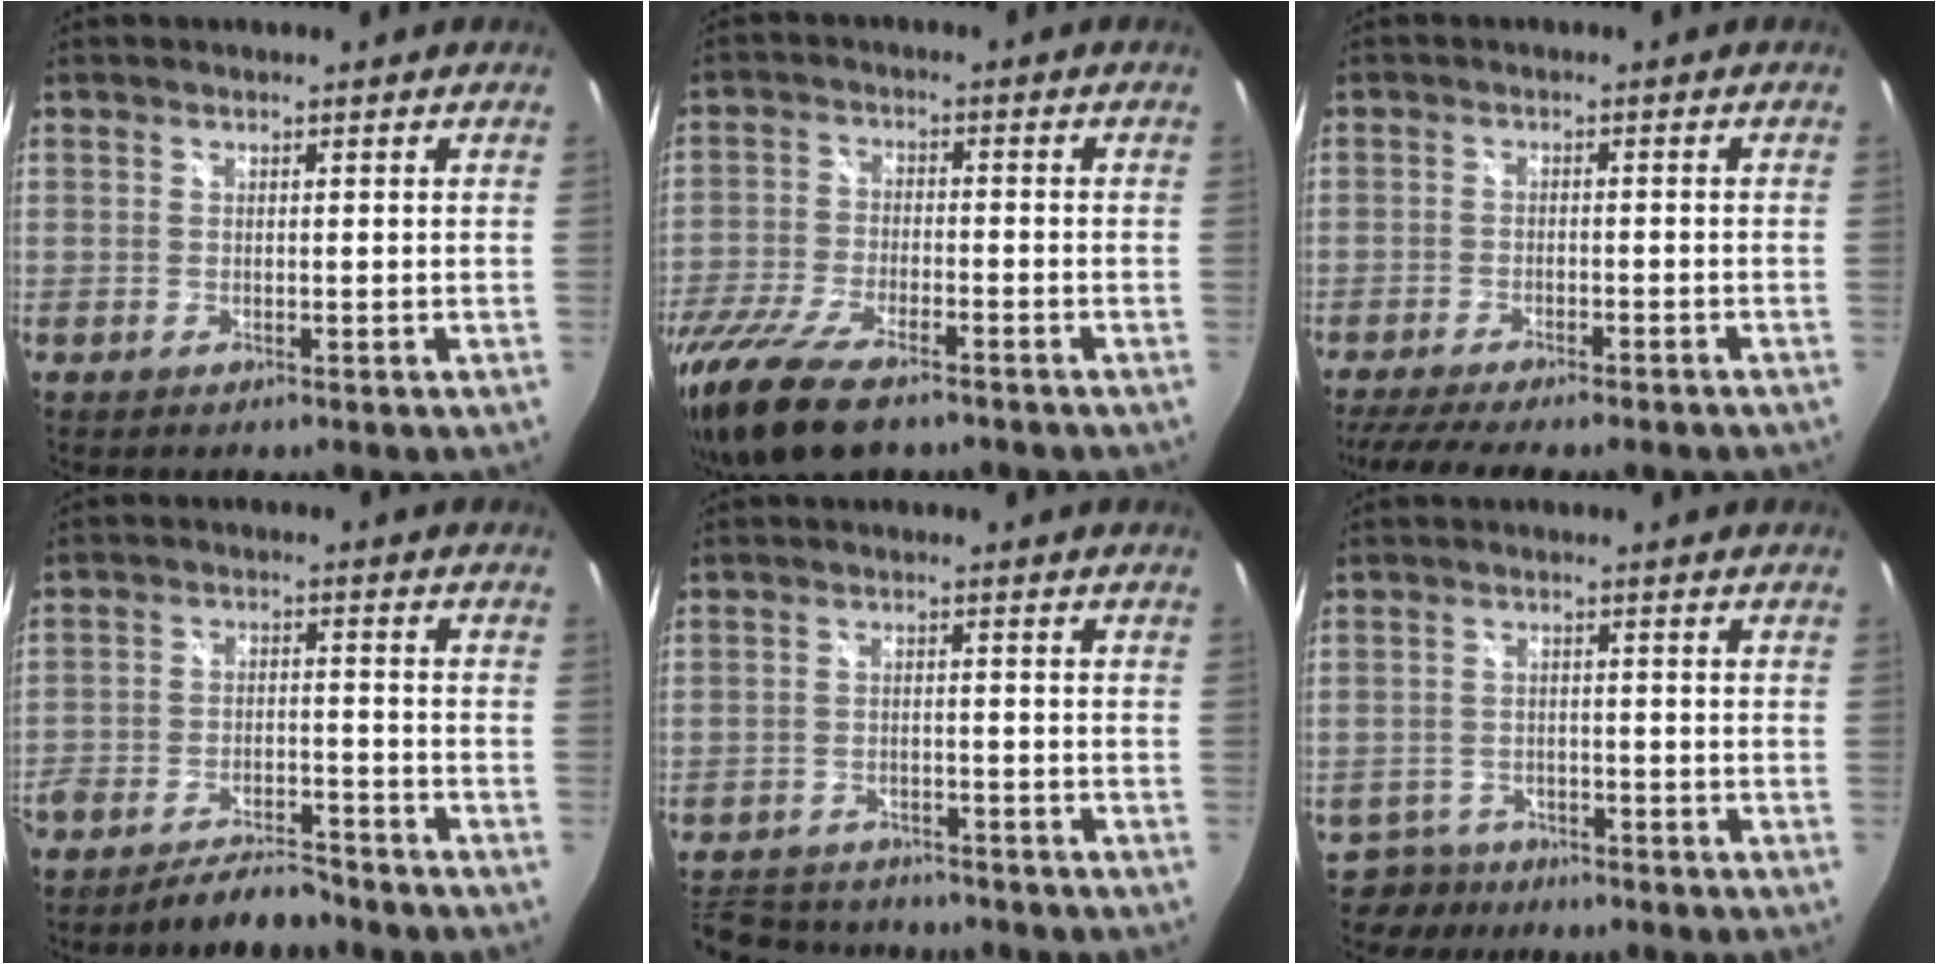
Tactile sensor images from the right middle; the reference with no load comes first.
{"total": 15.2, "force": [-11.2, 5.1, 9.0], "torque": [-0.208, -0.050, -0.208]}
{"total": 12.9, "force": [-11.0, 2.1, 6.6], "torque": [-0.137, -0.036, -0.163]}
{"total": 9.6, "force": [-8.7, 2.3, 3.2], "torque": [-0.084, 0.003, -0.136]}
{"total": 14.1, "force": [-12.0, 5.7, 4.7], "torque": [-0.125, 0.003, -0.180]}
{"total": 4.8, "force": [-3.9, 2.9, -0.1], "torque": [-0.012, 0.005, -0.070]}